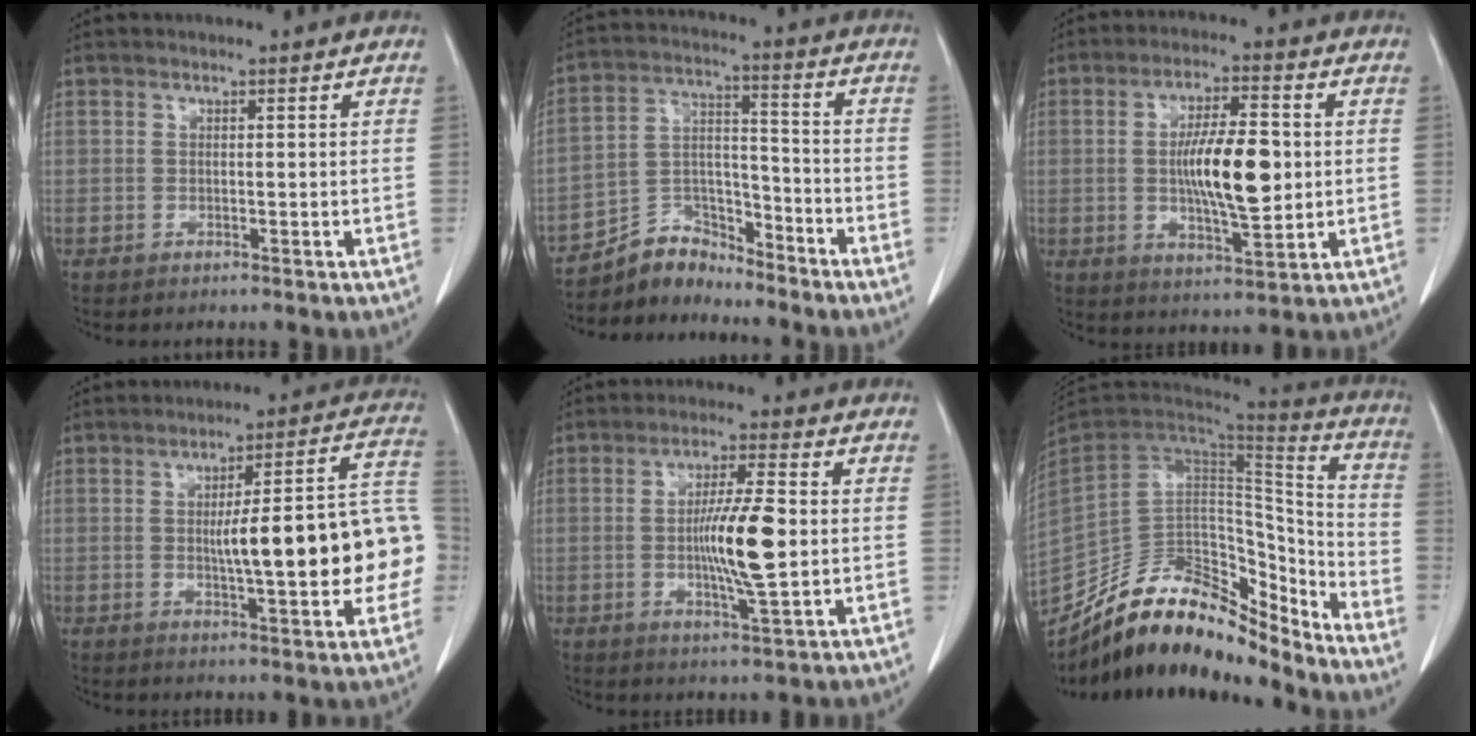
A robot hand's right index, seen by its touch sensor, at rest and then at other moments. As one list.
[{"total": 7.7, "force": [-7.4, 2.3, -0.1], "torque": [0.006, 0.036, -0.137]}, {"total": 11.3, "force": [0.1, 2.8, 11.0], "torque": [-0.197, -0.001, 0.002]}, {"total": 17.6, "force": [-1.3, 2.7, 17.4], "torque": [-0.187, 0.037, -0.011]}, {"total": 9.5, "force": [-0.5, 0.7, 9.5], "torque": [-0.168, -0.007, -0.012]}, {"total": 21.4, "force": [-18.0, 6.6, 9.5], "torque": [-0.167, 0.033, -0.304]}]